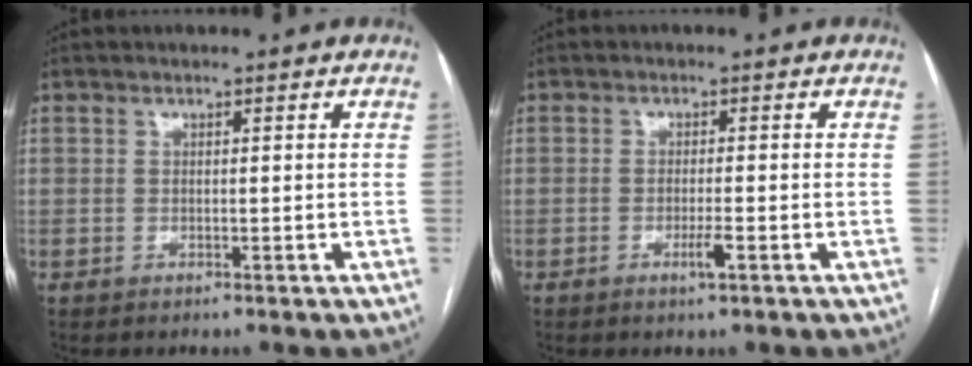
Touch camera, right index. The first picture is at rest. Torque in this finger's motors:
{"motor_torque": [0.53, 0.11, 0.30, 0.05]}